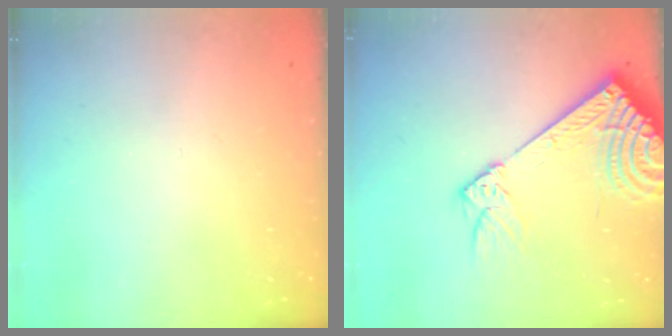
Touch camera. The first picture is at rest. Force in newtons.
{"total": 13.5, "press": 13.2, "slide": 3.0}